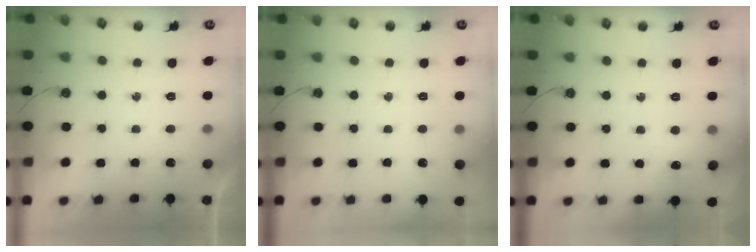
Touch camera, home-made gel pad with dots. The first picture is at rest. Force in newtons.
{"total": 0.0}
{"total": 4.2, "press": 4.2, "slide": 0.5}